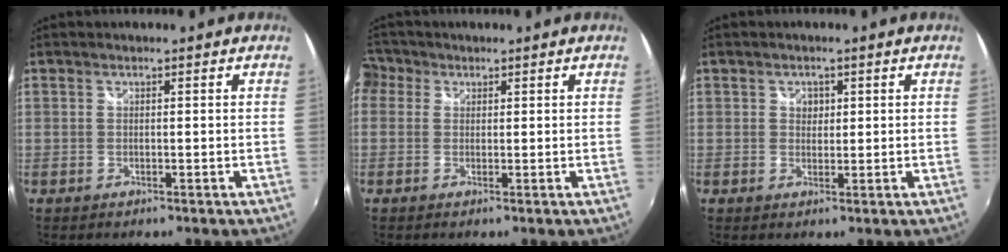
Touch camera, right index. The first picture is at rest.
{"total": 6.2, "force": [0.5, 5.8, 2.3], "torque": [-0.064, 0.016, -0.007]}
{"total": 1.9, "force": [0.5, 1.7, 0.6], "torque": [-0.005, 0.005, 0.007]}